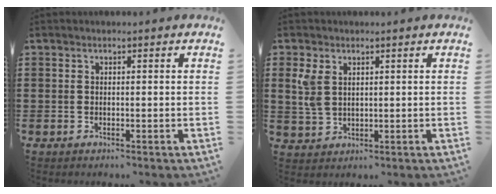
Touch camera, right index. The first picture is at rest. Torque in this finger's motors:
{"motor_torque": [0.16, -0.05, 0.11, 0.06]}